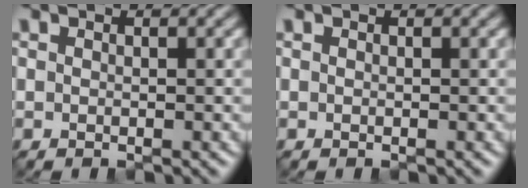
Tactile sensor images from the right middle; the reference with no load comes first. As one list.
[{"total": 0.0}]